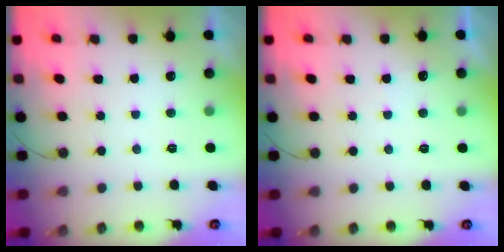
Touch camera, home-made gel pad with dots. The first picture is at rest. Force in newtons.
{"total": 2.0, "press": 2.0, "slide": 0.4}